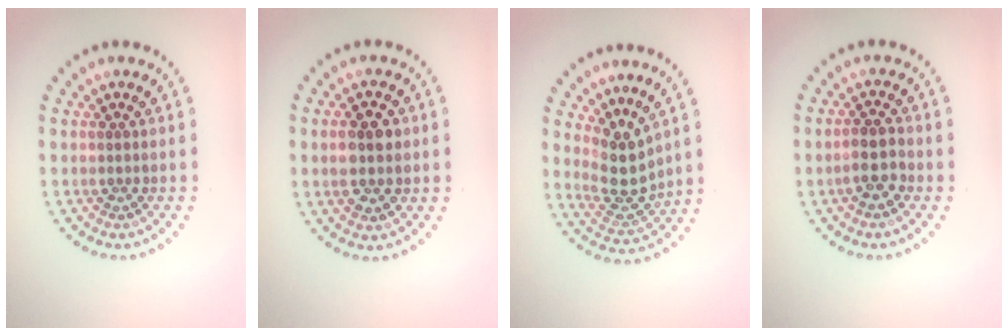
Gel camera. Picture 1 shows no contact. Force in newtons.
{"total": 3.8, "press": 3.8, "slide": 0.2}
{"total": 3.7, "press": 3.2, "slide": 1.9}
{"total": 2.4, "press": 2.2, "slide": 0.9}